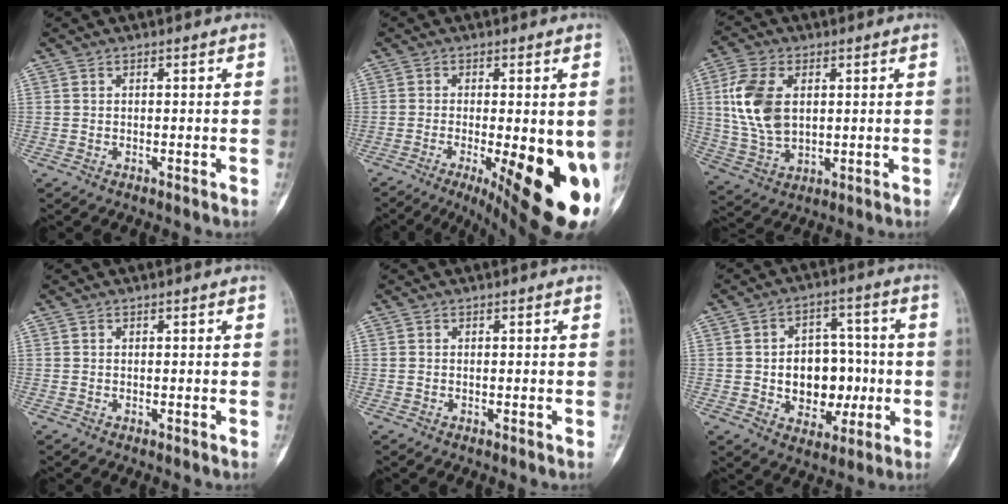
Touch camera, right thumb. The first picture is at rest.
{"total": 20.4, "force": [-6.6, 6.3, 18.2], "torque": [-0.183, -0.027, -0.076]}
{"total": 12.1, "force": [2.3, 7.5, 9.3], "torque": [-0.187, -0.004, 0.048]}
{"total": 0.0}
{"total": 0.0}
{"total": 12.3, "force": [-1.2, 9.1, 8.1], "torque": [-0.064, 0.025, -0.008]}